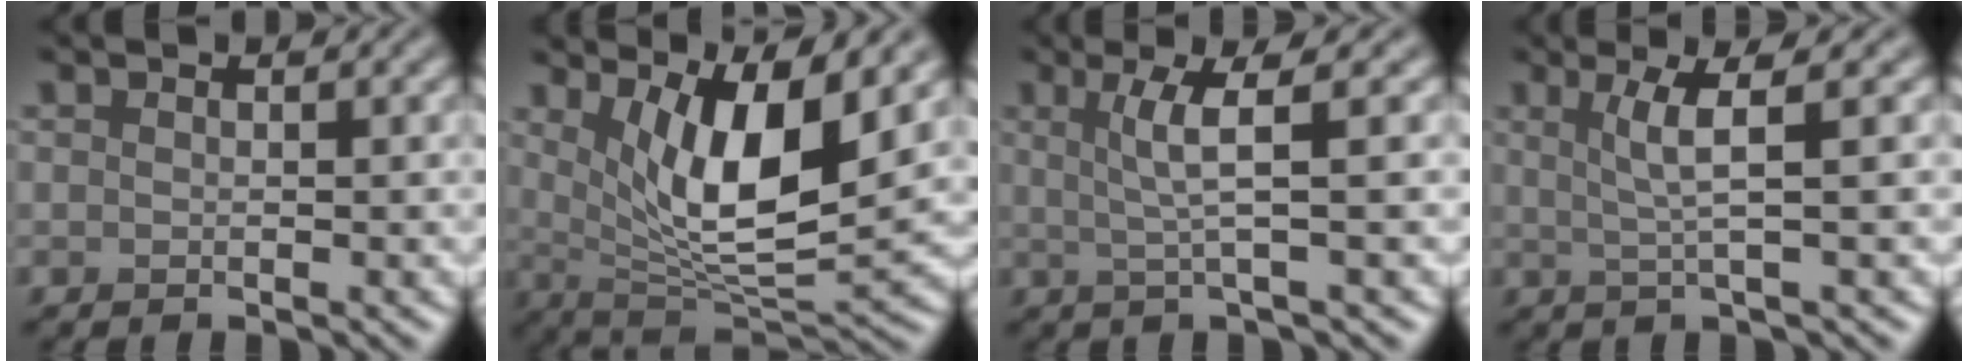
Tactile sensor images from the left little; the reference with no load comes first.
{"total": 8.3, "force": [2.9, 2.6, 7.4], "torque": [-0.127, -0.020, 0.057]}
{"total": 3.5, "force": [0.8, 0.5, 3.4], "torque": [-0.061, 0.002, 0.017]}
{"total": 3.3, "force": [0.9, 0.5, 3.1], "torque": [-0.054, 0.001, 0.020]}